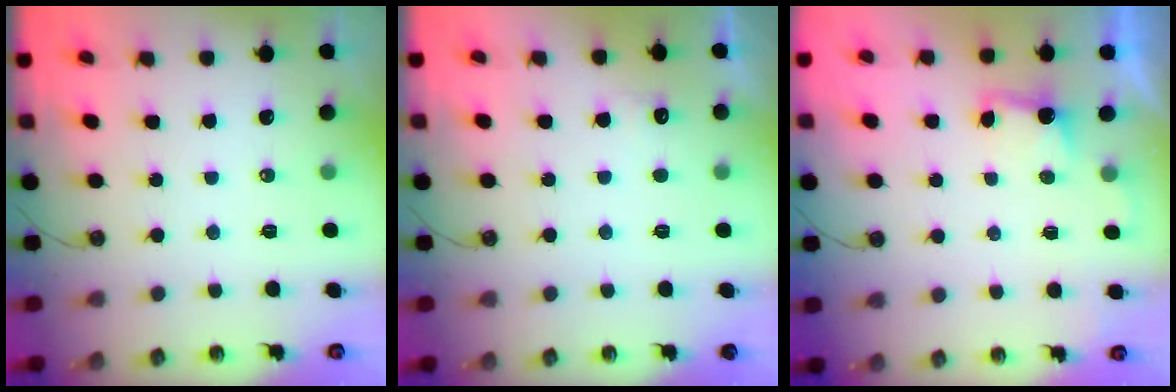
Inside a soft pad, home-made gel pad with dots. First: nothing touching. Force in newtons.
{"total": 4.7, "press": 4.6, "slide": 1.0}
{"total": 1.4, "press": 1.0, "slide": 0.9}